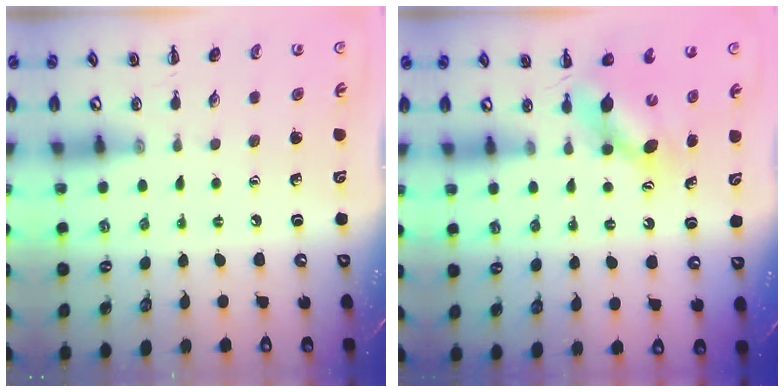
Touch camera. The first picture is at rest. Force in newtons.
{"total": 6.1, "press": 6.0, "slide": 0.9}